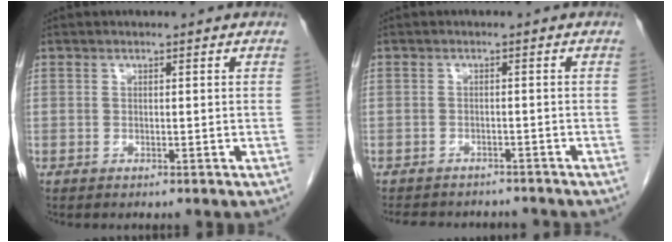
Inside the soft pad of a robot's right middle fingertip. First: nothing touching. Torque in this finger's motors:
{"motor_torque": [0.09, -0.09, 0.00, 0.00]}